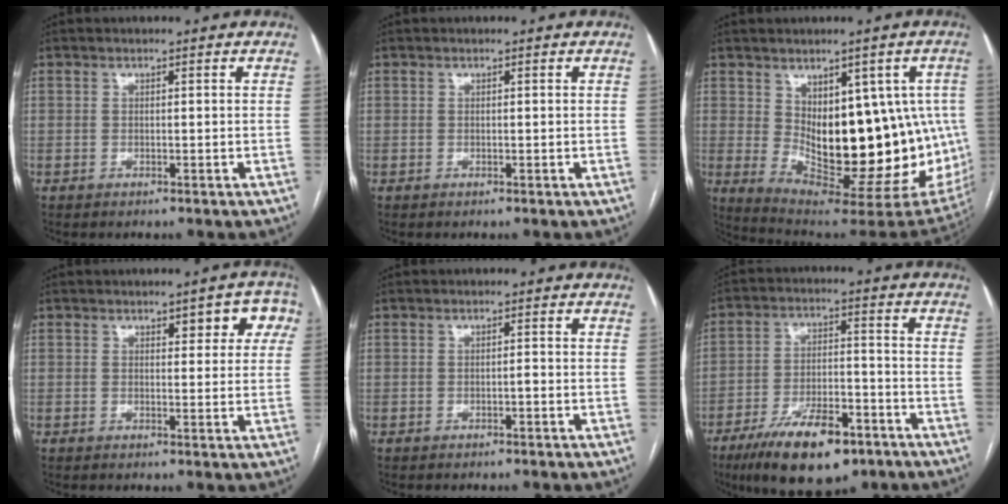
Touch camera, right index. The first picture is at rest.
{"total": 0.0}
{"total": 20.7, "force": [-0.1, 8.9, 18.6], "torque": [-0.194, 0.005, 0.031]}
{"total": 5.8, "force": [2.5, 2.2, 4.7], "torque": [-0.039, 0.015, 0.025]}
{"total": 0.6, "force": [-0.3, 0.1, 0.5], "torque": [-0.008, 0.002, -0.006]}
{"total": 14.1, "force": [-9.0, 5.1, 9.5], "torque": [-0.163, -0.004, -0.147]}